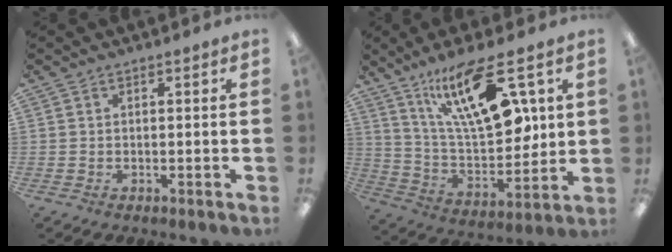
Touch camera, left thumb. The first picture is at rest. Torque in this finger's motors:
{"motor_torque": [2.21, 2.28, 1.37, -1.40, 0.15]}